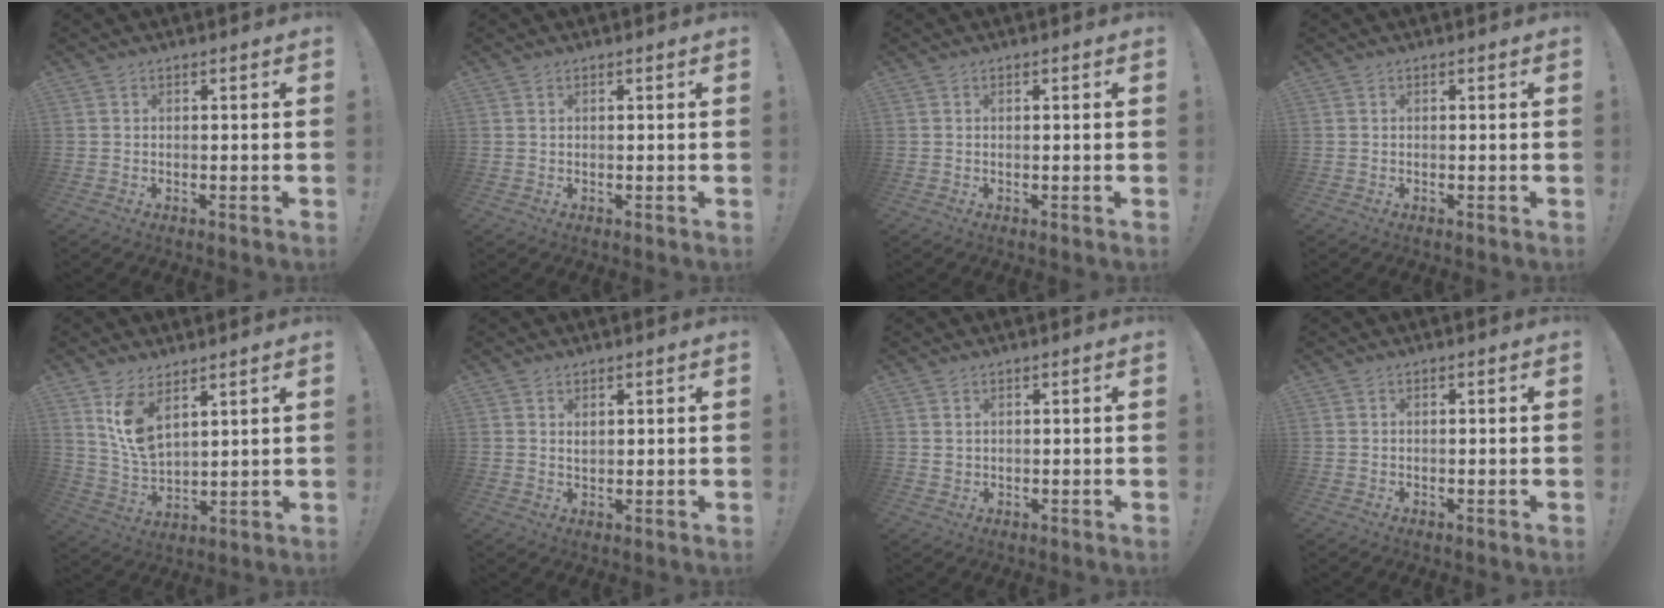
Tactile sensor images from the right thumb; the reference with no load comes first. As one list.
[{"total": 0.0}, {"total": 0.0}, {"total": 0.0}, {"total": 10.0, "force": [6.3, 4.8, 6.0], "torque": [-0.114, -0.036, 0.121]}, {"total": 1.6, "force": [1.0, 1.2, 0.6], "torque": [0.000, -0.004, 0.016]}, {"total": 1.5, "force": [0.7, 1.2, 0.6], "torque": [-0.010, 0.002, 0.013]}, {"total": 0.0}]